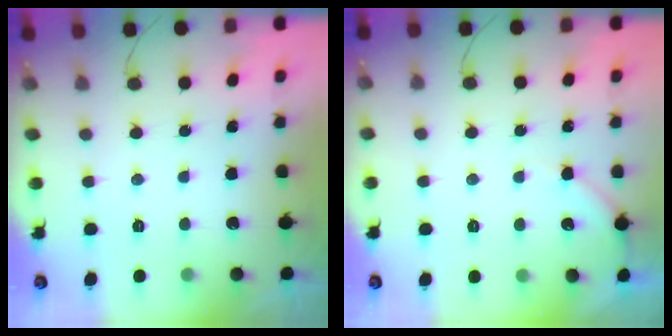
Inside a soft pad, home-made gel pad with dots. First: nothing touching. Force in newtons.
{"total": 3.9, "press": 3.9, "slide": 0.5}